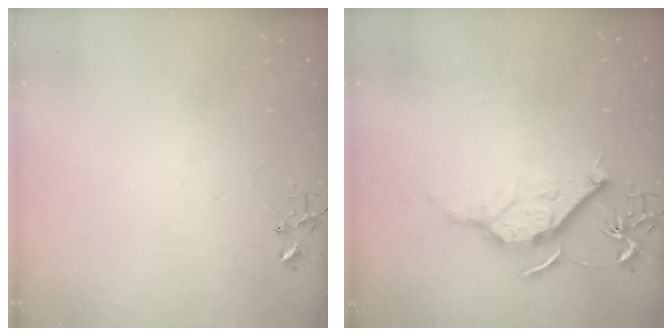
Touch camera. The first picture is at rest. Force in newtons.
{"total": 11.4, "press": 11.4, "slide": 0.8}